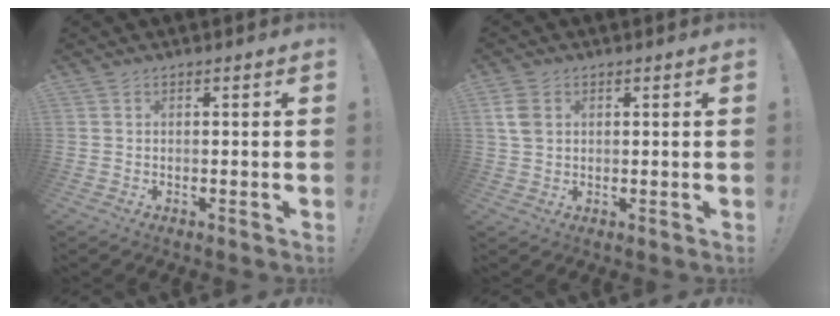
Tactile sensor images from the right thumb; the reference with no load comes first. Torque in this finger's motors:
{"motor_torque": [-0.46, 0.50, 0.24, -0.12, 0.00]}